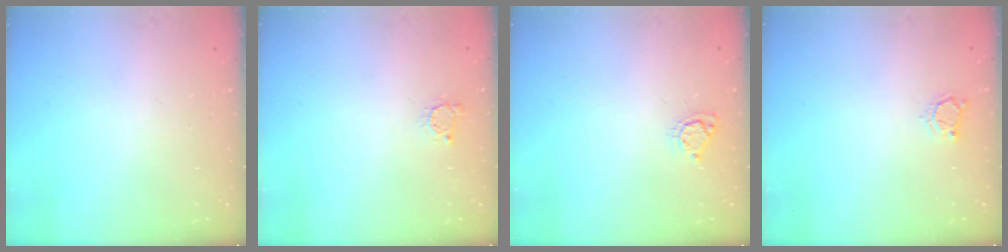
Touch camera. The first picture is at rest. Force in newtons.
{"total": 2.2, "press": 2.2, "slide": 0.4}
{"total": 5.0, "press": 5.0, "slide": 0.5}
{"total": 3.2, "press": 3.2, "slide": 0.4}